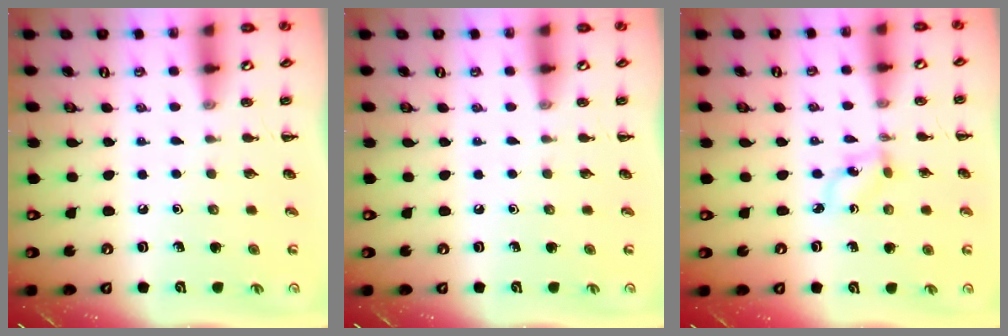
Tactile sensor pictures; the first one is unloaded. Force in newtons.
{"total": 0.0}
{"total": 1.5, "press": 1.4, "slide": 0.4}